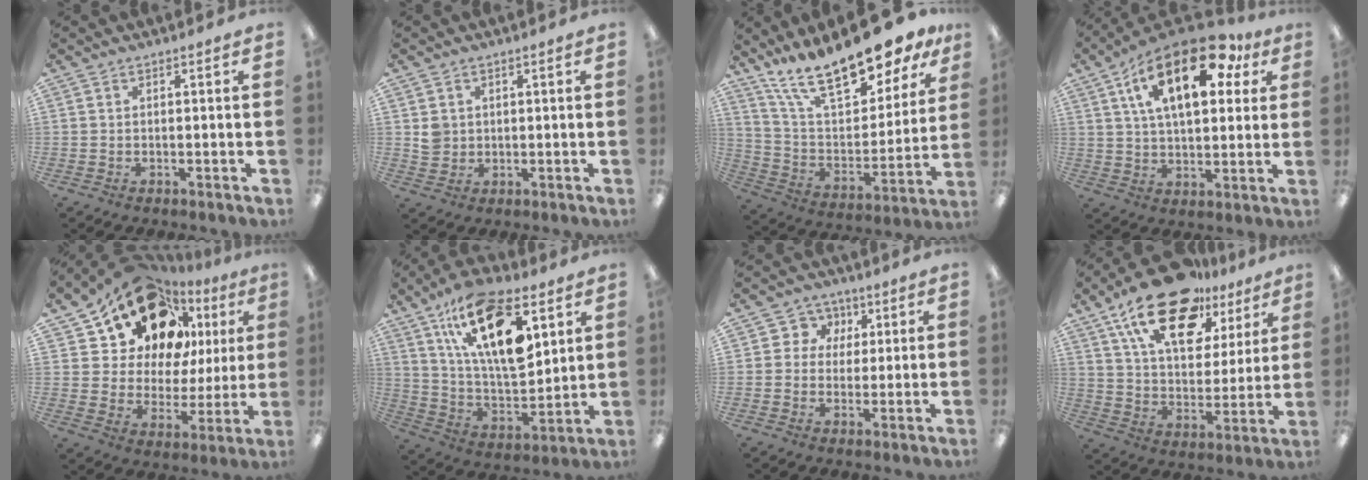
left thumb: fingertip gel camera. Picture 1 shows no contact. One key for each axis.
{"total": 3.6, "fx": 0.7, "fy": 3.4, "fz": 0.8, "tx": -0.008, "ty": -0.001, "tz": 0.010}
{"total": 21.0, "fx": 17.1, "fy": 6.1, "fz": 10.6, "tx": -0.191, "ty": -0.119, "tz": 0.297}
{"total": 21.4, "fx": 10.1, "fy": 10.3, "fz": 15.8, "tx": -0.257, "ty": -0.028, "tz": 0.164}
{"total": 18.5, "fx": 12.4, "fy": 11.1, "fz": 8.1, "tx": -0.161, "ty": -0.073, "tz": 0.230}
{"total": 22.4, "fx": 10.9, "fy": 10.0, "fz": 16.9, "tx": -0.300, "ty": -0.044, "tz": 0.180}
{"total": 5.5, "fx": 1.3, "fy": 5.3, "fz": 0.7, "tx": -0.016, "ty": -0.009, "tz": 0.018}
{"total": 21.9, "fx": 14.6, "fy": 10.5, "fz": 12.5, "tx": -0.208, "ty": -0.078, "tz": 0.255}